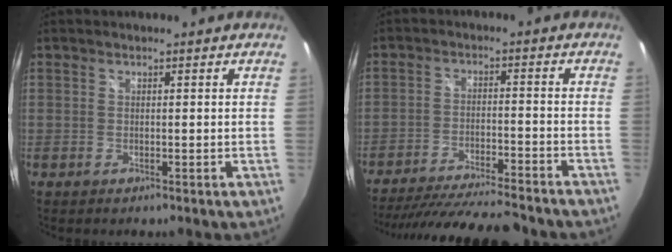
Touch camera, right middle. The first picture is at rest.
{"total": 20.0, "force": [-17.6, 2.7, 9.2], "torque": [-0.174, -0.026, -0.262]}